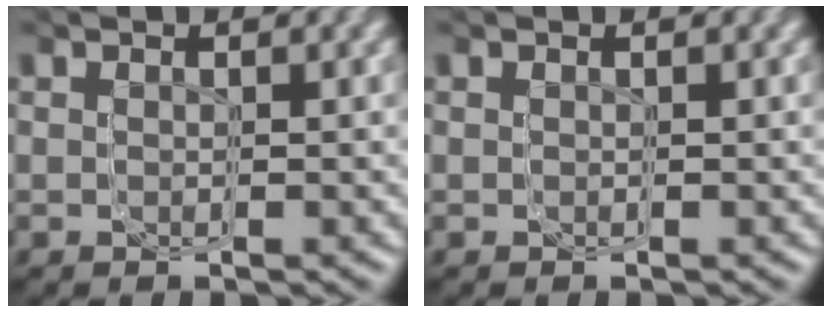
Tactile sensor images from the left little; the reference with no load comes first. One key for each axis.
{"total": 0.0}